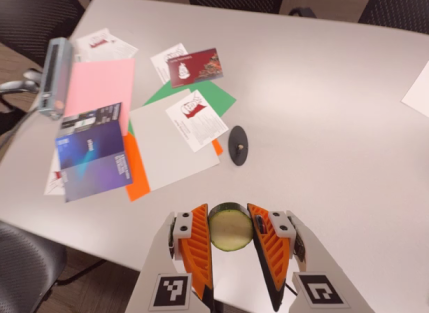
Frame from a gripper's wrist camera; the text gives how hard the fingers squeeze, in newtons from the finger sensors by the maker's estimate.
{"total": 10.8, "left": 10.5, "right": 11.0}